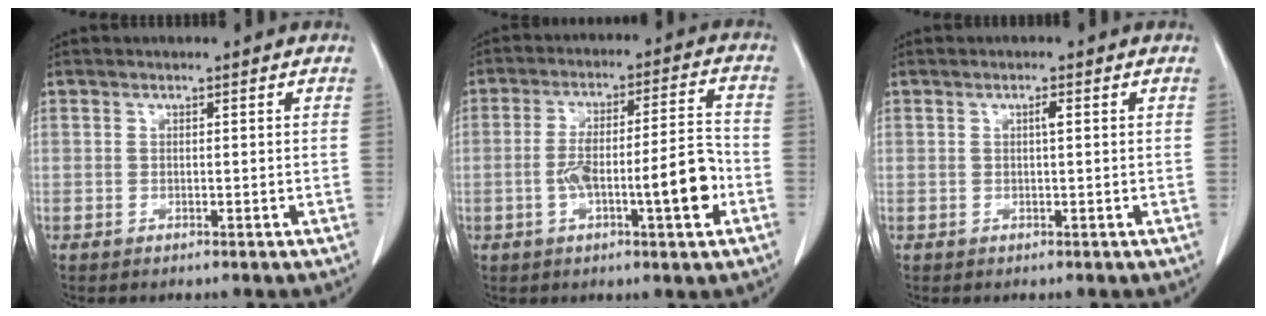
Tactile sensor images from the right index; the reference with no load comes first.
{"total": 11.7, "force": [-3.3, 1.7, 11.1], "torque": [-0.183, 0.020, -0.049]}
{"total": 1.0, "force": [0.2, 0.1, 0.9], "torque": [-0.019, 0.002, 0.004]}